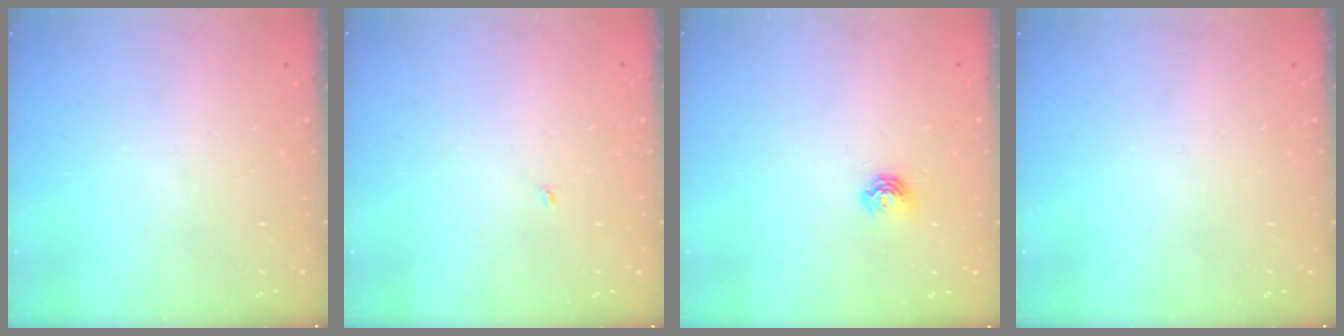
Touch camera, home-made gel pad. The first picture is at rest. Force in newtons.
{"total": 1.9, "press": 1.9, "slide": 0.2}
{"total": 5.1, "press": 5.1, "slide": 0.5}
{"total": 0.0}